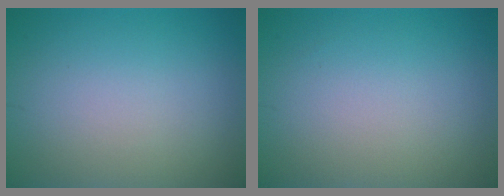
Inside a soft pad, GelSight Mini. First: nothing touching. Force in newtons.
{"total": 0.0}